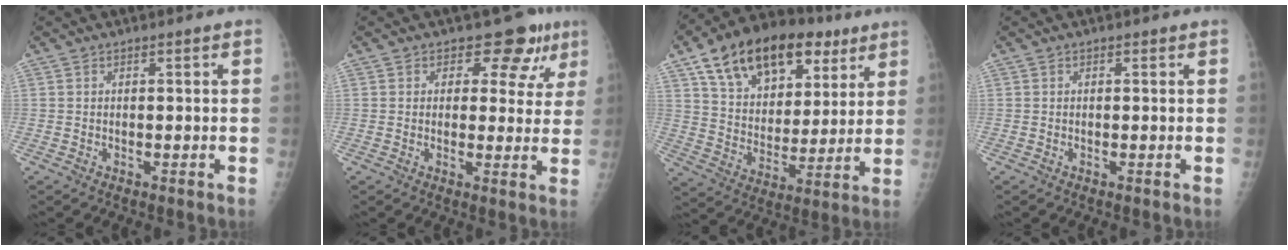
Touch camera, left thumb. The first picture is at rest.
{"total": 7.7, "force": [4.7, 5.2, 3.2], "torque": [0.003, -0.019, 0.045]}
{"total": 24.0, "force": [12.8, 14.2, 14.5], "torque": [-0.204, -0.009, 0.212]}
{"total": 0.0}